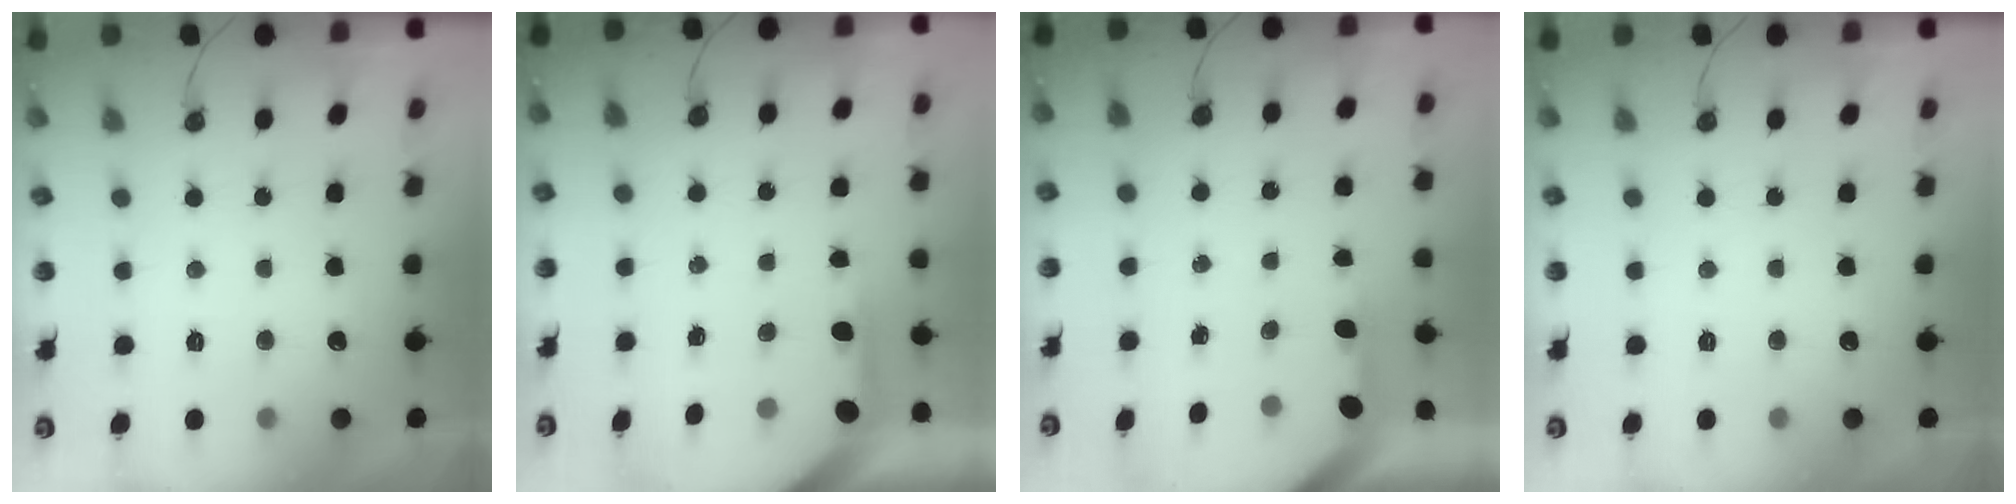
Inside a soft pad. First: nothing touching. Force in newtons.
{"total": 3.9, "press": 3.9, "slide": 0.3}
{"total": 2.9, "press": 2.9, "slide": 0.2}
{"total": 0.0}